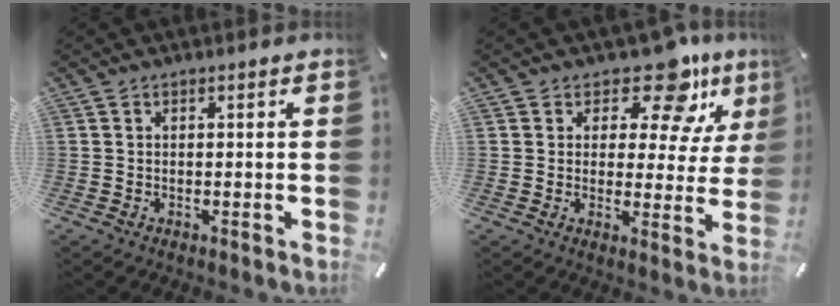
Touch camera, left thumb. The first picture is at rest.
{"total": 13.3, "force": [8.6, 5.7, 8.4], "torque": [-0.116, -0.057, 0.145]}